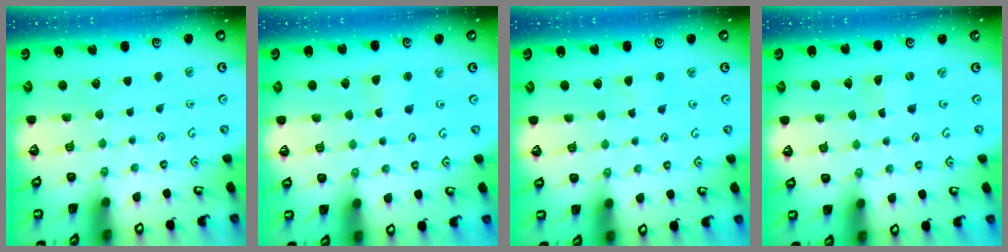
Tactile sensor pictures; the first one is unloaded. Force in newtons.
{"total": 2.6, "press": 2.6, "slide": 0.3}
{"total": 1.8, "press": 1.7, "slide": 0.3}
{"total": 0.0}